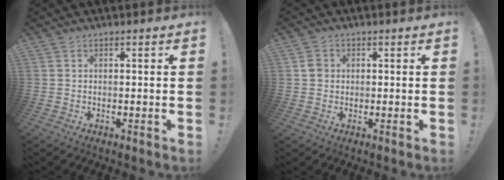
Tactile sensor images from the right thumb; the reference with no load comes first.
{"total": 2.8, "force": [0.1, 2.7, 0.9], "torque": [-0.003, 0.002, 0.000]}